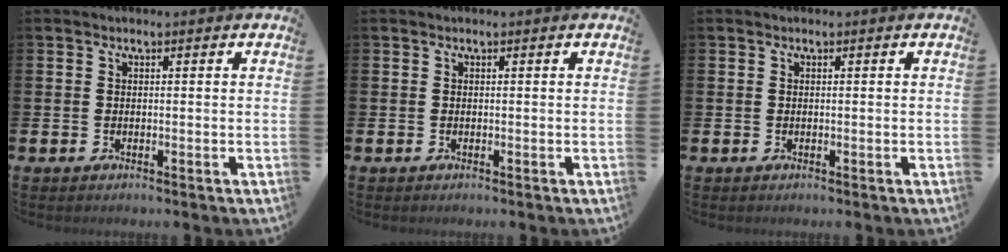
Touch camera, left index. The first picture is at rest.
{"total": 0.0}
{"total": 0.0}